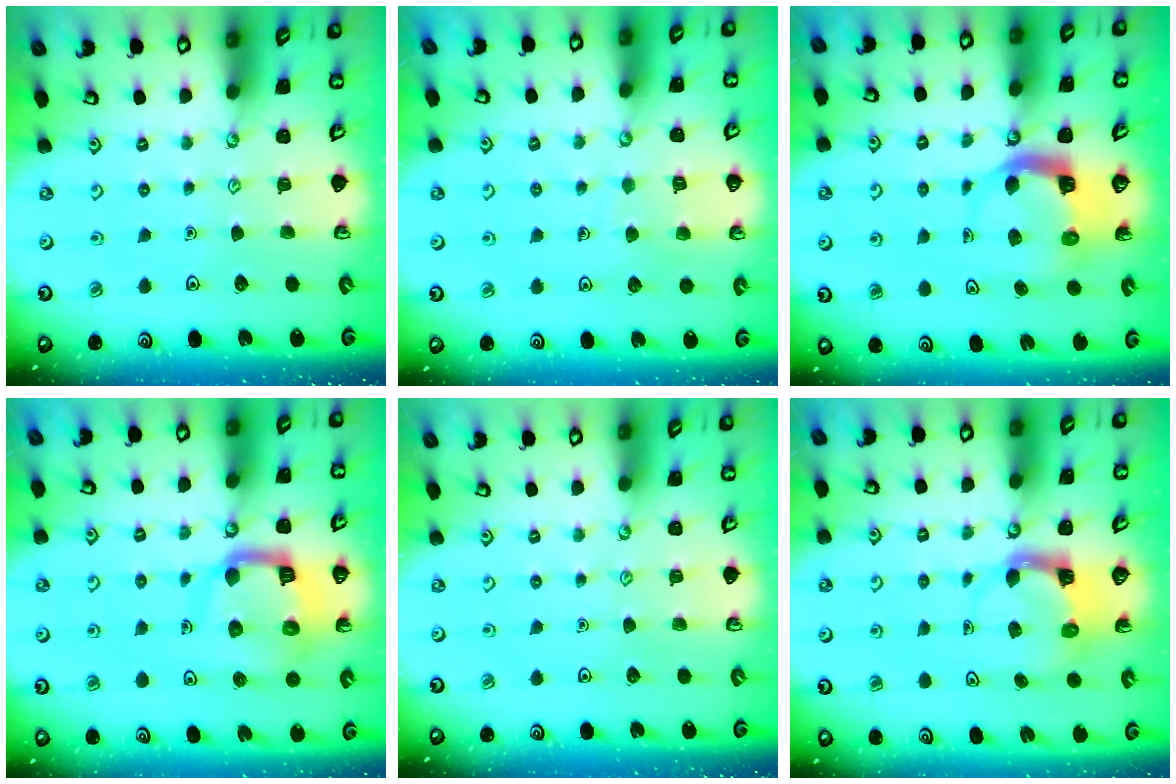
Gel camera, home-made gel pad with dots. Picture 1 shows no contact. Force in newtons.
{"total": 5.6, "press": 5.6, "slide": 0.2}
{"total": 5.7, "press": 5.6, "slide": 0.5}
{"total": 12.9, "press": 12.8, "slide": 1.4}
{"total": 0.0}
{"total": 3.7, "press": 3.7, "slide": 0.4}